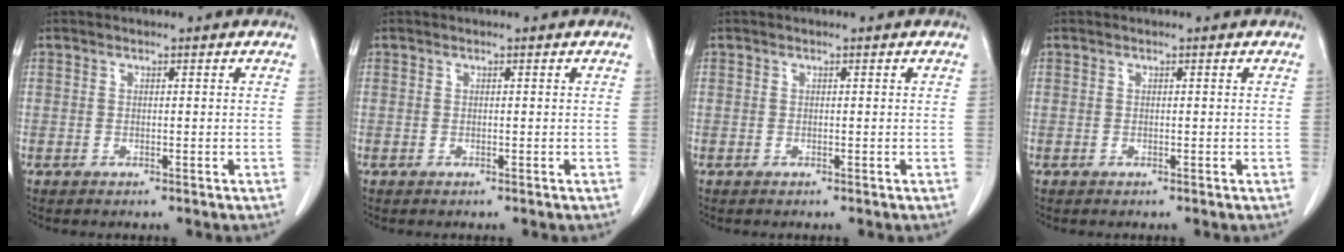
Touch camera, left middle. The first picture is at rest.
{"total": 0.0}
{"total": 0.0}
{"total": 0.0}